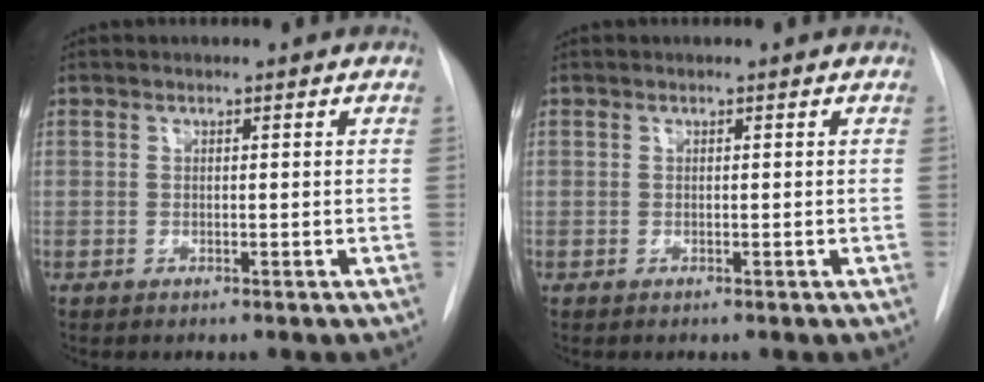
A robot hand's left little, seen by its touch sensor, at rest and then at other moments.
{"total": 0.0}